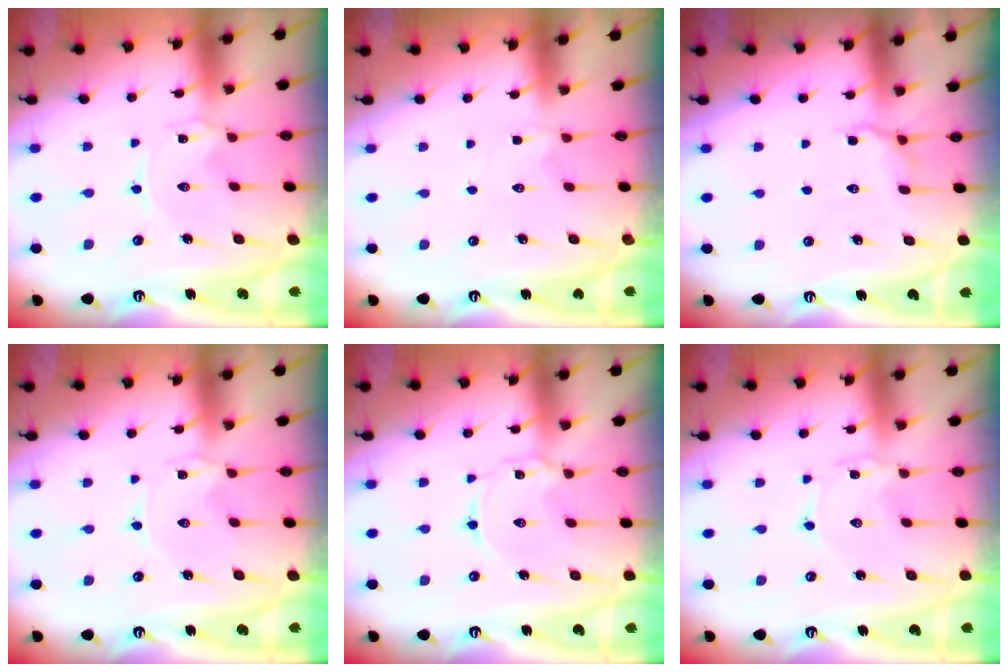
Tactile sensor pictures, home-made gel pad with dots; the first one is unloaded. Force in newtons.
{"total": 1.6, "press": 1.6, "slide": 0.4}
{"total": 4.9, "press": 4.6, "slide": 1.4}
{"total": 0.0}
{"total": 2.0, "press": 2.0, "slide": 0.2}
{"total": 0.0}